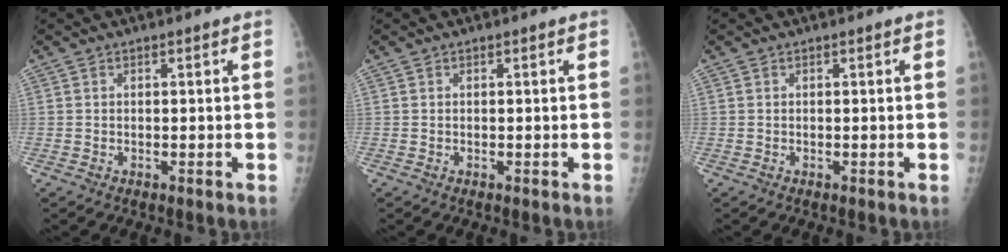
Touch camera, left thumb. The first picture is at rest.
{"total": 0.0}
{"total": 0.0}